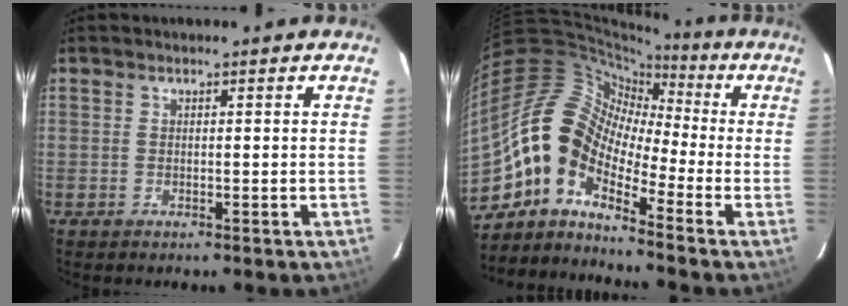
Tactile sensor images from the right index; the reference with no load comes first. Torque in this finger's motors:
{"motor_torque": [1.15, -0.99, 1.05, 0.21]}